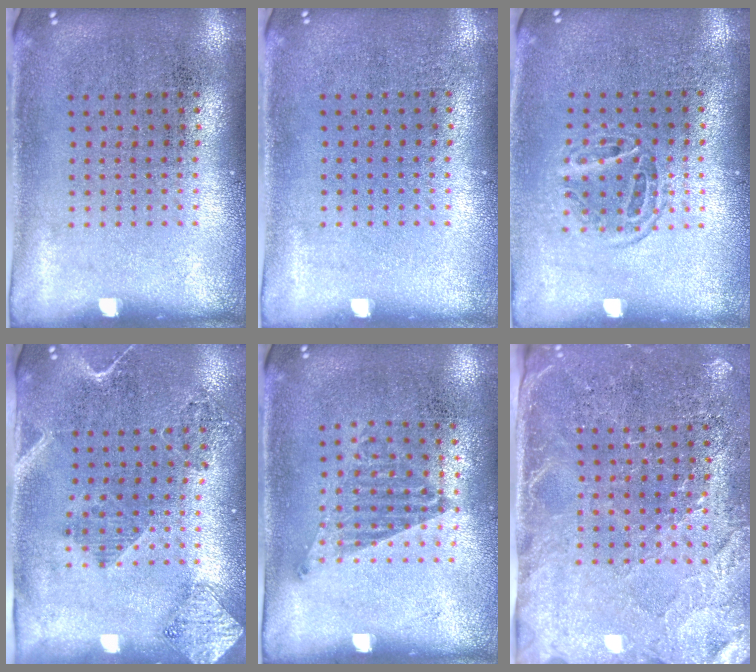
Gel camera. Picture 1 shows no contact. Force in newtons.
{"total": 0.0}
{"total": 1.1, "press": 1.0, "slide": 0.5}
{"total": 1.9, "press": 1.7, "slide": 0.9}
{"total": 1.0, "press": 0.8, "slide": 0.7}
{"total": 2.9, "press": 2.7, "slide": 1.1}